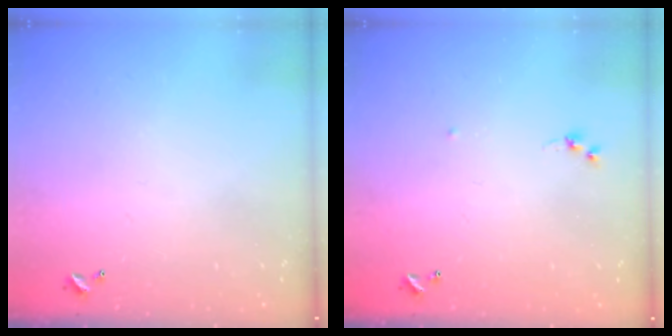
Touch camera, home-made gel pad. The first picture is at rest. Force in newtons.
{"total": 6.0, "press": 6.0, "slide": 0.7}